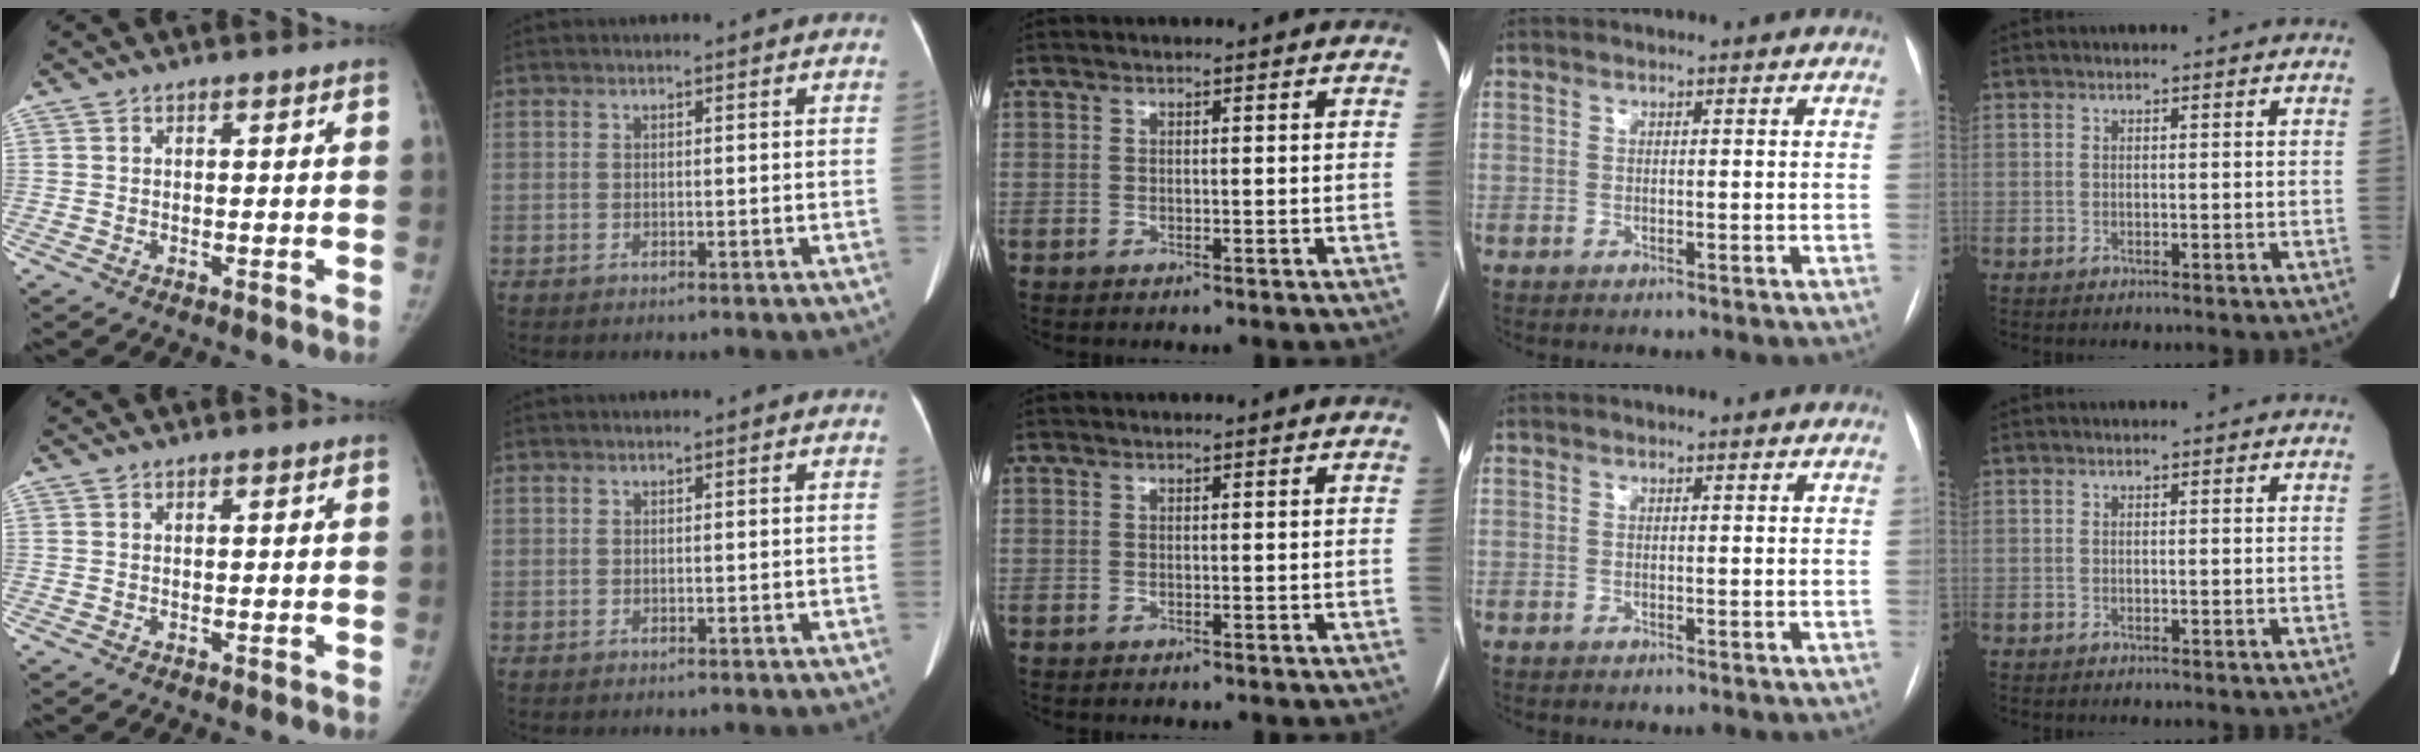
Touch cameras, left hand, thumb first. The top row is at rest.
{}